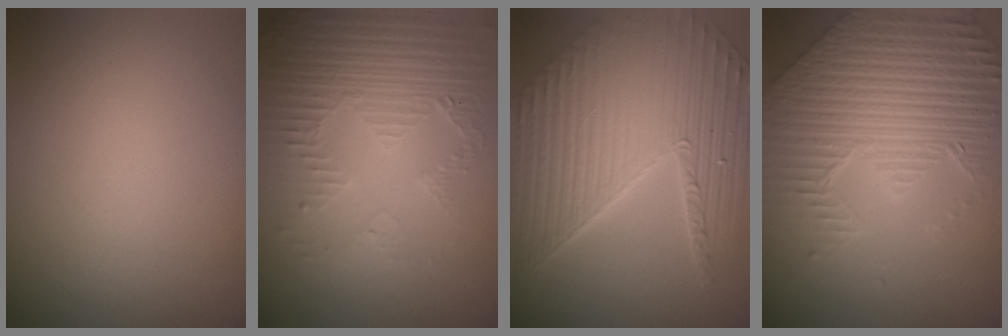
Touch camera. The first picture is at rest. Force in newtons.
{"total": 5.2, "press": 3.3, "slide": 3.9}
{"total": 10.1, "press": 7.3, "slide": 6.9}
{"total": 8.2, "press": 5.9, "slide": 5.6}